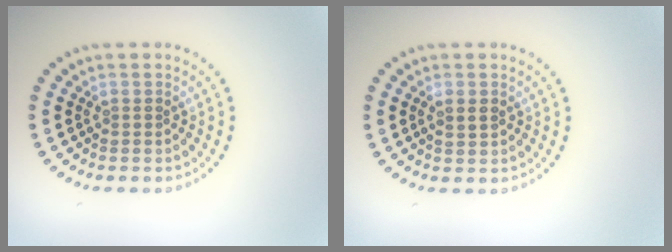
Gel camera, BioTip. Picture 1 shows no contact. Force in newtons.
{"total": 0.9, "press": 0.9, "slide": 0.2}